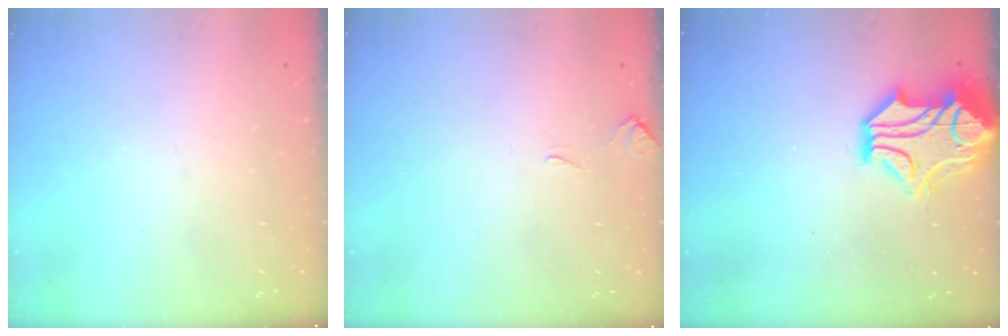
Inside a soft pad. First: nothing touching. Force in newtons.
{"total": 1.1, "press": 1.0, "slide": 0.4}
{"total": 6.2, "press": 5.8, "slide": 2.2}